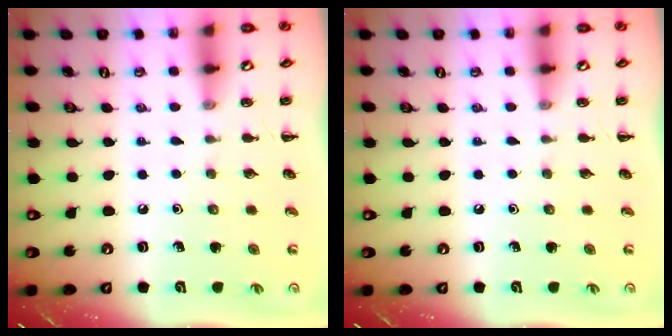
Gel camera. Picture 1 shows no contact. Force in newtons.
{"total": 0.0}